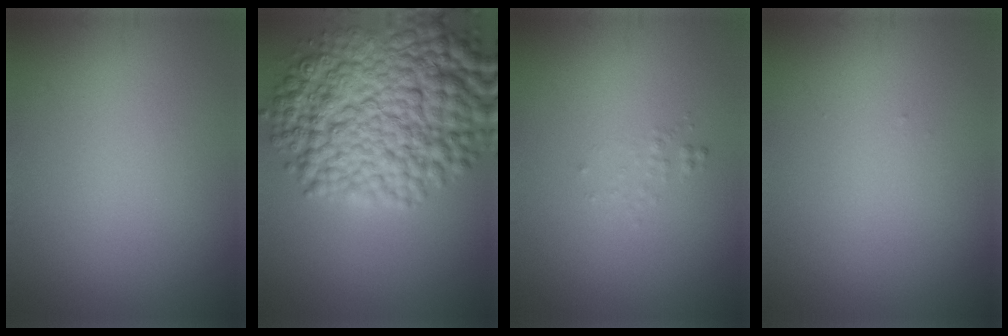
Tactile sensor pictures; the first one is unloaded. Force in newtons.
{"total": 13.6, "press": 13.6, "slide": 0.2}
{"total": 0.6, "press": 0.6, "slide": 0.1}
{"total": 0.0}